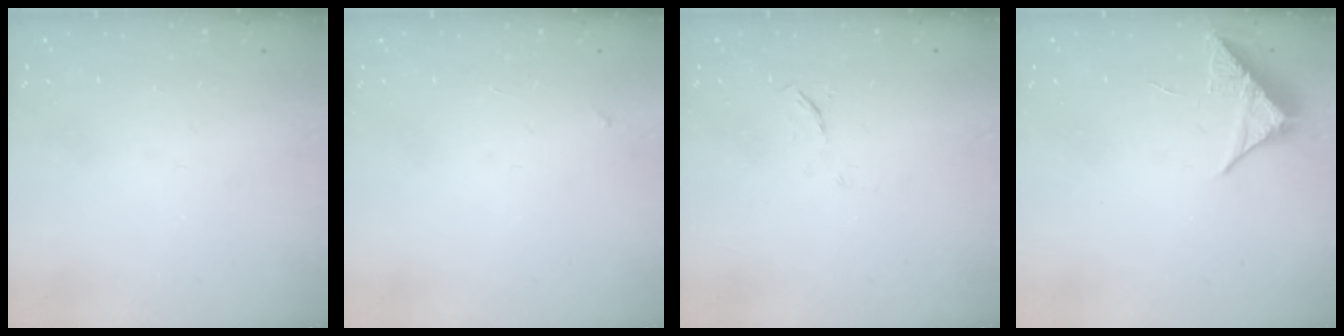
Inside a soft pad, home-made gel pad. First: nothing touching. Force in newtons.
{"total": 2.5, "press": 2.4, "slide": 0.4}
{"total": 4.0, "press": 4.0, "slide": 0.6}
{"total": 7.7, "press": 7.7, "slide": 0.4}